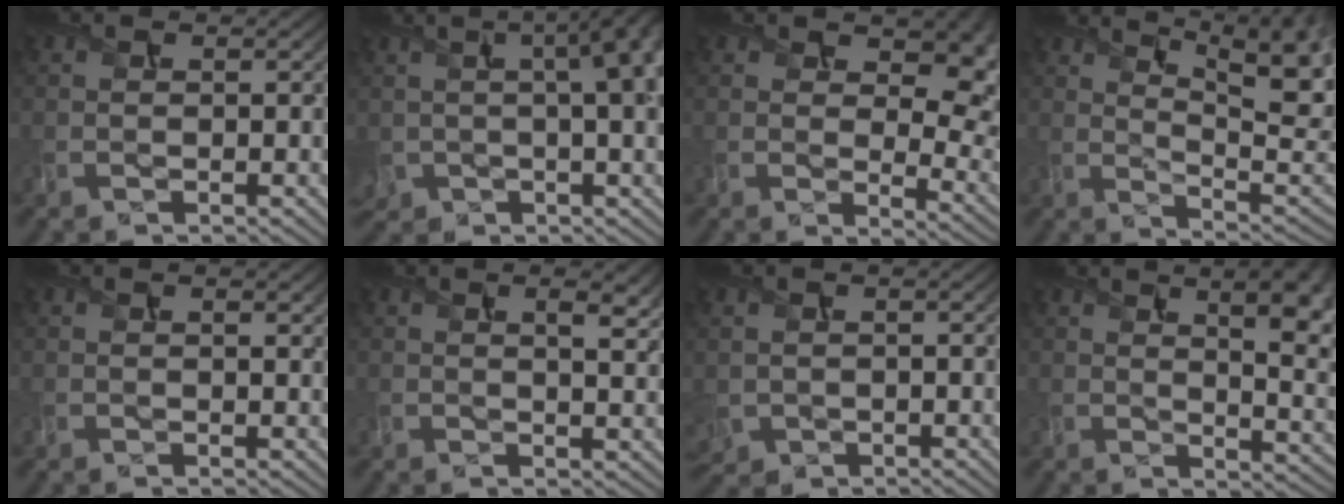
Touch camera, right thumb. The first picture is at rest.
{"total": 13.5, "force": [1.9, 6.9, 11.5], "torque": [-0.185, 0.003, 0.038]}
{"total": 10.9, "force": [4.4, 5.9, 7.9], "torque": [-0.122, -0.017, 0.079]}
{"total": 16.7, "force": [8.1, 6.4, 13.1], "torque": [-0.186, 0.040, 0.133]}
{"total": 1.5, "force": [0.8, 0.4, 1.2], "torque": [-0.021, 0.000, 0.016]}
{"total": 4.8, "force": [2.4, 1.6, 3.9], "torque": [-0.065, 0.003, 0.040]}
{"total": 2.6, "force": [-0.3, 2.3, 1.1], "torque": [-0.042, -0.014, -0.003]}
{"total": 13.0, "force": [4.1, 5.1, 11.3], "torque": [-0.135, 0.024, 0.061]}